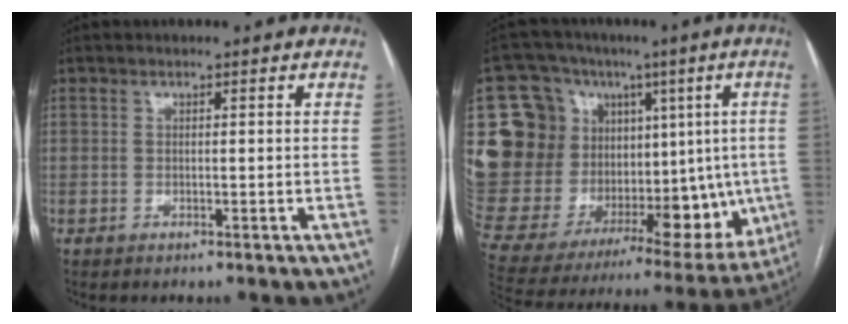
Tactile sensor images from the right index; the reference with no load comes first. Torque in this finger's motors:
{"motor_torque": [0.43, 0.14, 0.49, 0.11]}